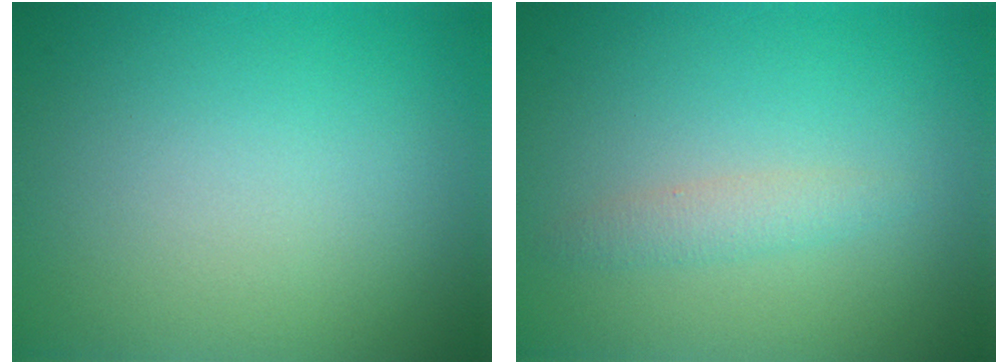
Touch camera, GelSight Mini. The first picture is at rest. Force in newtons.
{"total": 1.4, "press": 1.4, "slide": 0.0}